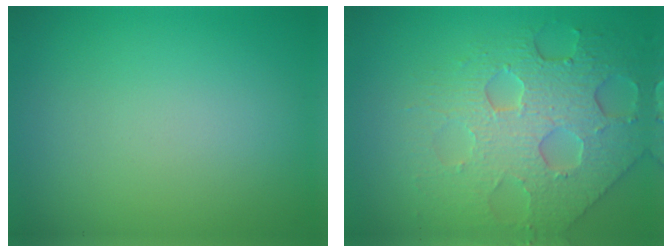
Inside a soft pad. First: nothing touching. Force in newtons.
{"total": 8.2, "press": 5.5, "slide": 6.0}